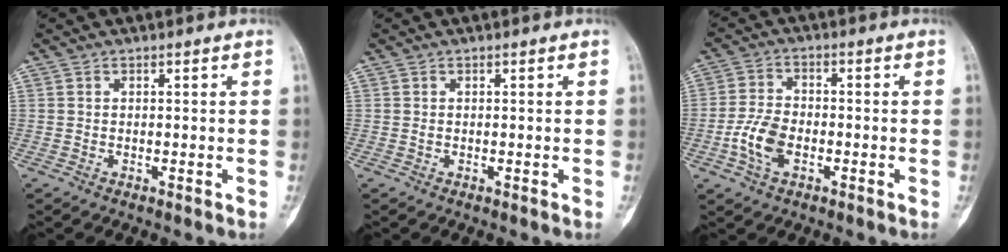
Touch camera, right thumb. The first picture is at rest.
{"total": 0.0}
{"total": 7.1, "force": [-2.4, 4.2, 5.3], "torque": [-0.107, 0.015, -0.050]}